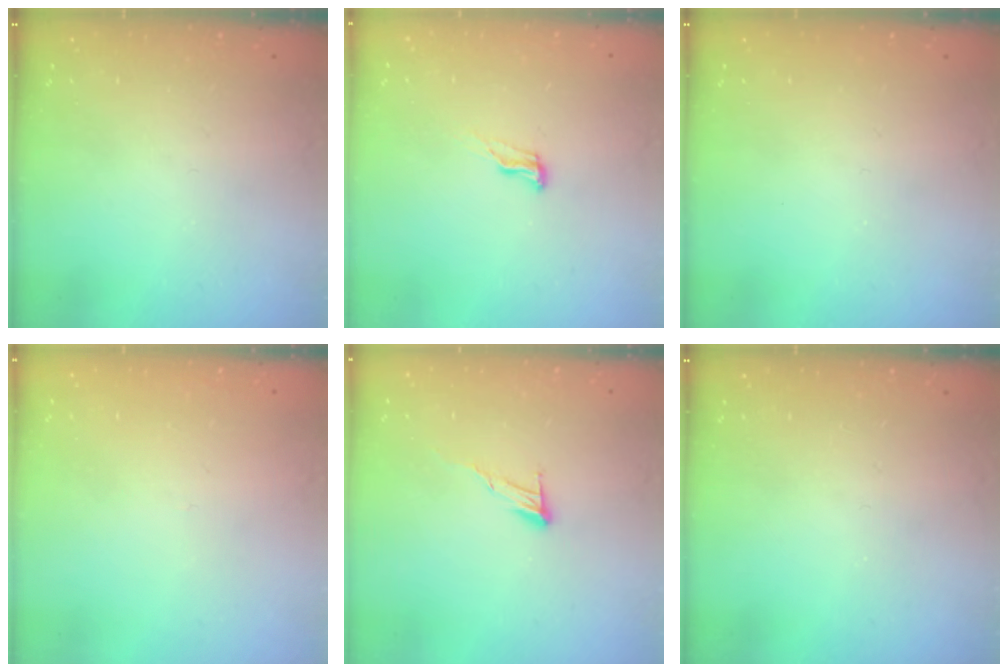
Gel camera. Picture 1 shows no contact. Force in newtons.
{"total": 5.5, "press": 5.4, "slide": 0.5}
{"total": 0.0}
{"total": 2.6, "press": 2.6, "slide": 0.2}
{"total": 6.9, "press": 6.8, "slide": 0.4}
{"total": 0.0}